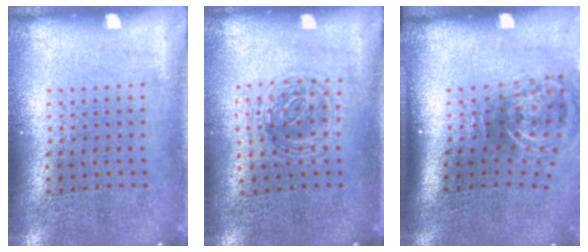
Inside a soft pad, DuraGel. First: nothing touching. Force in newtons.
{"total": 1.1, "press": 1.1, "slide": 0.3}
{"total": 2.2, "press": 1.4, "slide": 1.7}